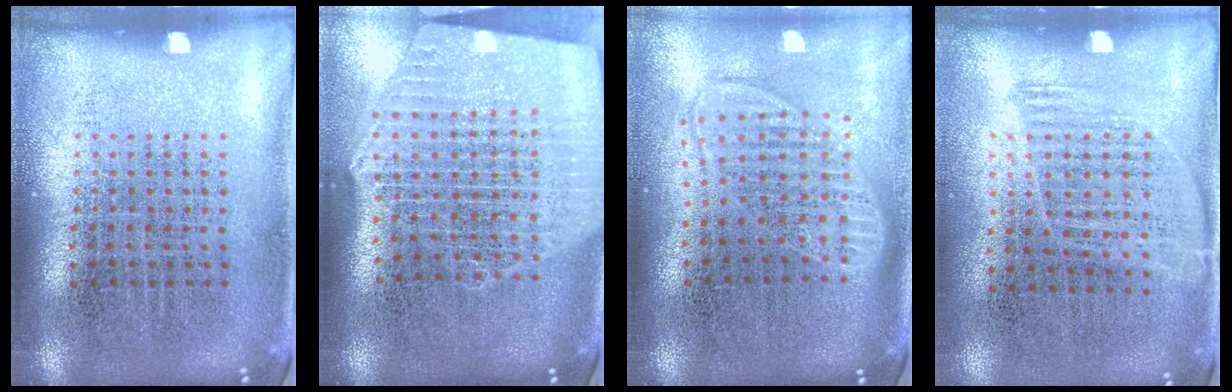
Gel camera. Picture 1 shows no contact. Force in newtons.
{"total": 2.8, "press": 2.3, "slide": 1.5}
{"total": 1.8, "press": 1.5, "slide": 1.0}
{"total": 1.1, "press": 0.9, "slide": 0.6}